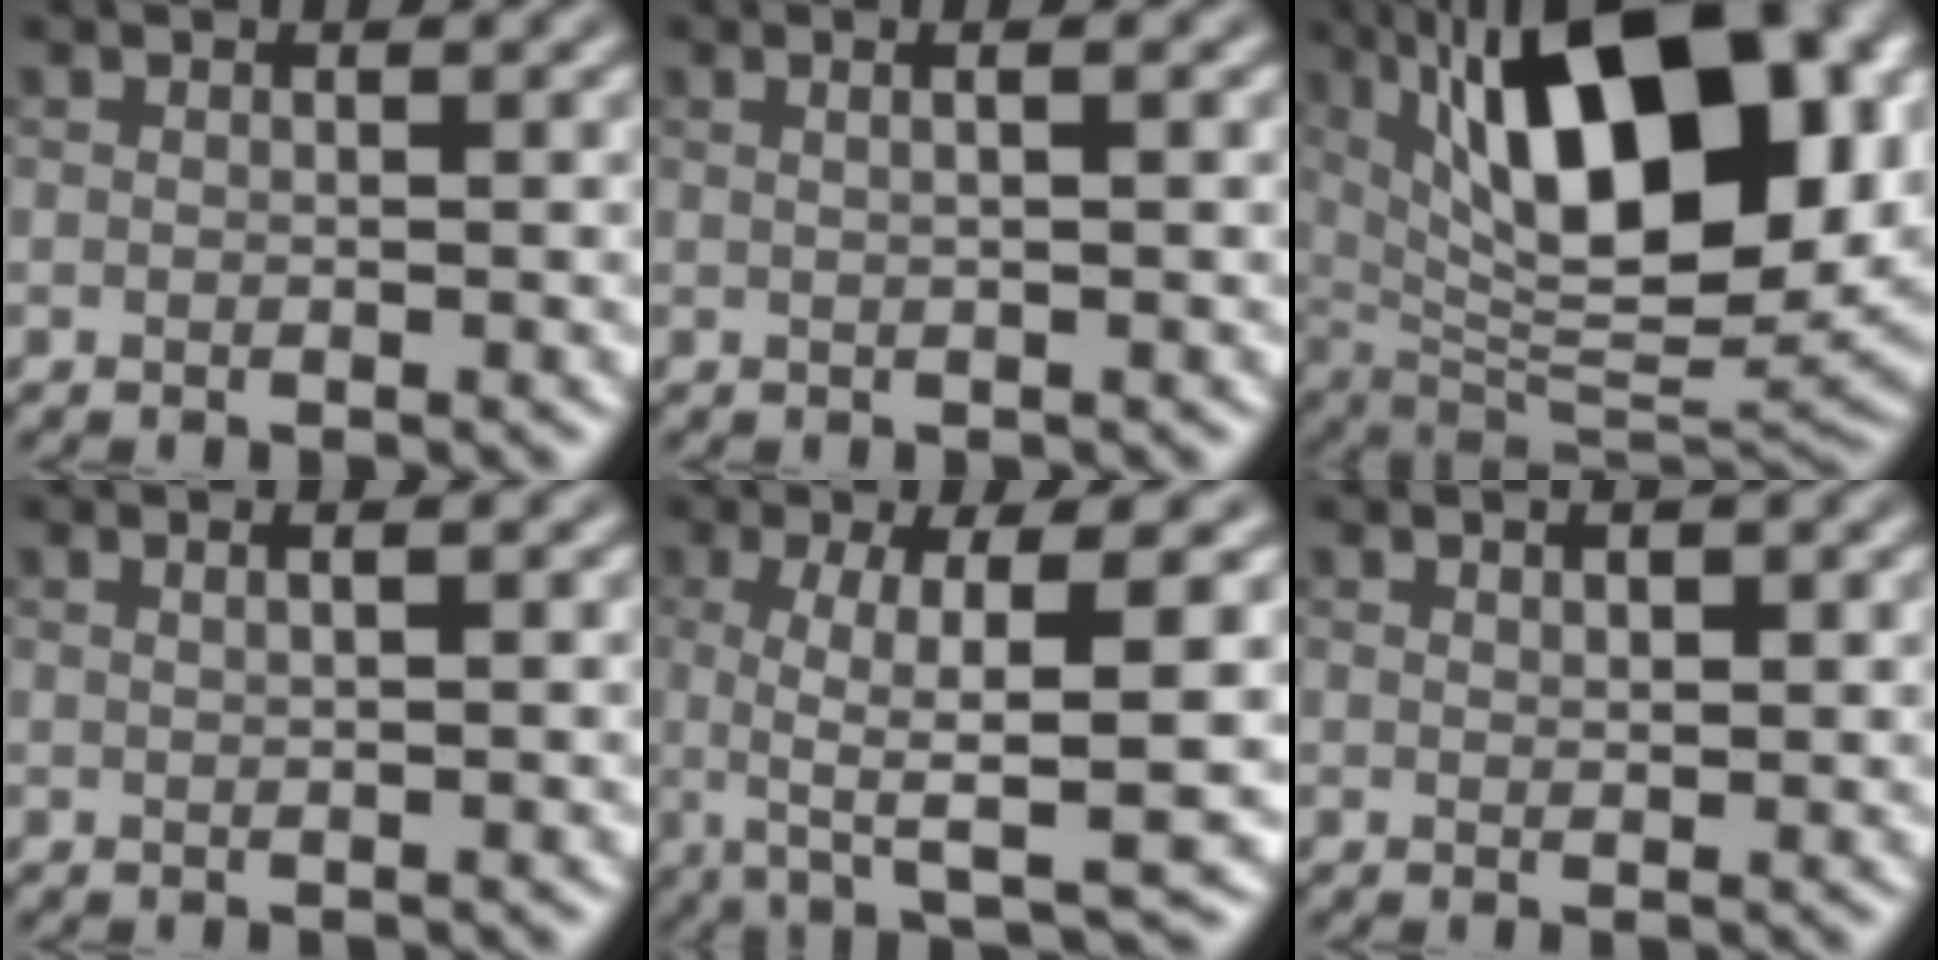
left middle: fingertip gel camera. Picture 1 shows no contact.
{"total": 2.4, "force": [0.6, 1.1, 2.0], "torque": [-0.008, 0.012, -0.017]}
{"total": 16.7, "force": [4.8, 6.9, 14.4], "torque": [-0.215, 0.011, 0.076]}
{"total": 2.0, "force": [0.7, 1.0, 1.5], "torque": [0.000, 0.007, -0.013]}
{"total": 9.1, "force": [-0.4, 2.3, 8.8], "torque": [-0.133, 0.002, -0.004]}
{"total": 0.8, "force": [0.4, 0.1, 0.6], "torque": [-0.009, 0.003, 0.011]}